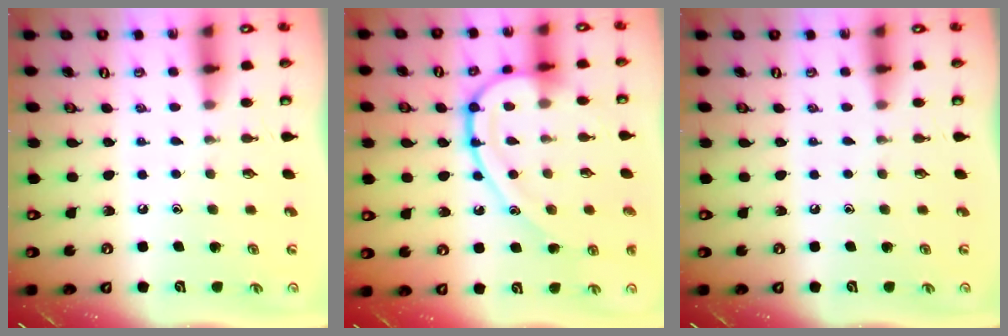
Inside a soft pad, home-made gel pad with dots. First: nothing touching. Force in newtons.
{"total": 14.7, "press": 14.7, "slide": 0.4}
{"total": 0.0}